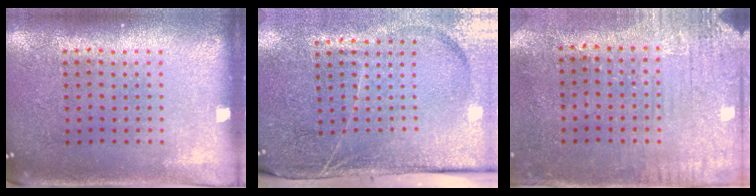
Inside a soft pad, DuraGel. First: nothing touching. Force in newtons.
{"total": 4.3, "press": 3.5, "slide": 2.5}
{"total": 3.2, "press": 2.5, "slide": 1.9}